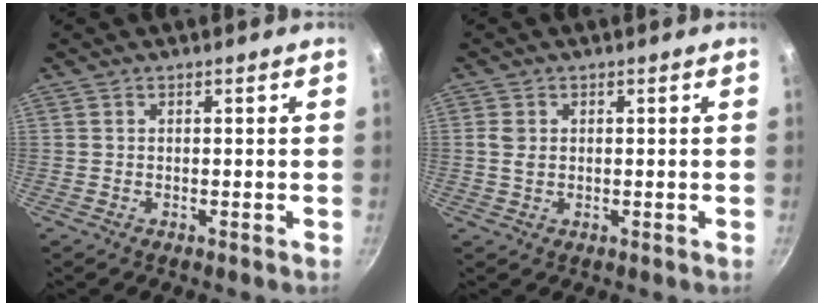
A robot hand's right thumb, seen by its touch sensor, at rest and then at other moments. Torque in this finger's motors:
{"motor_torque": [-0.16, -0.37, 0.58, 0.17, 0.10]}